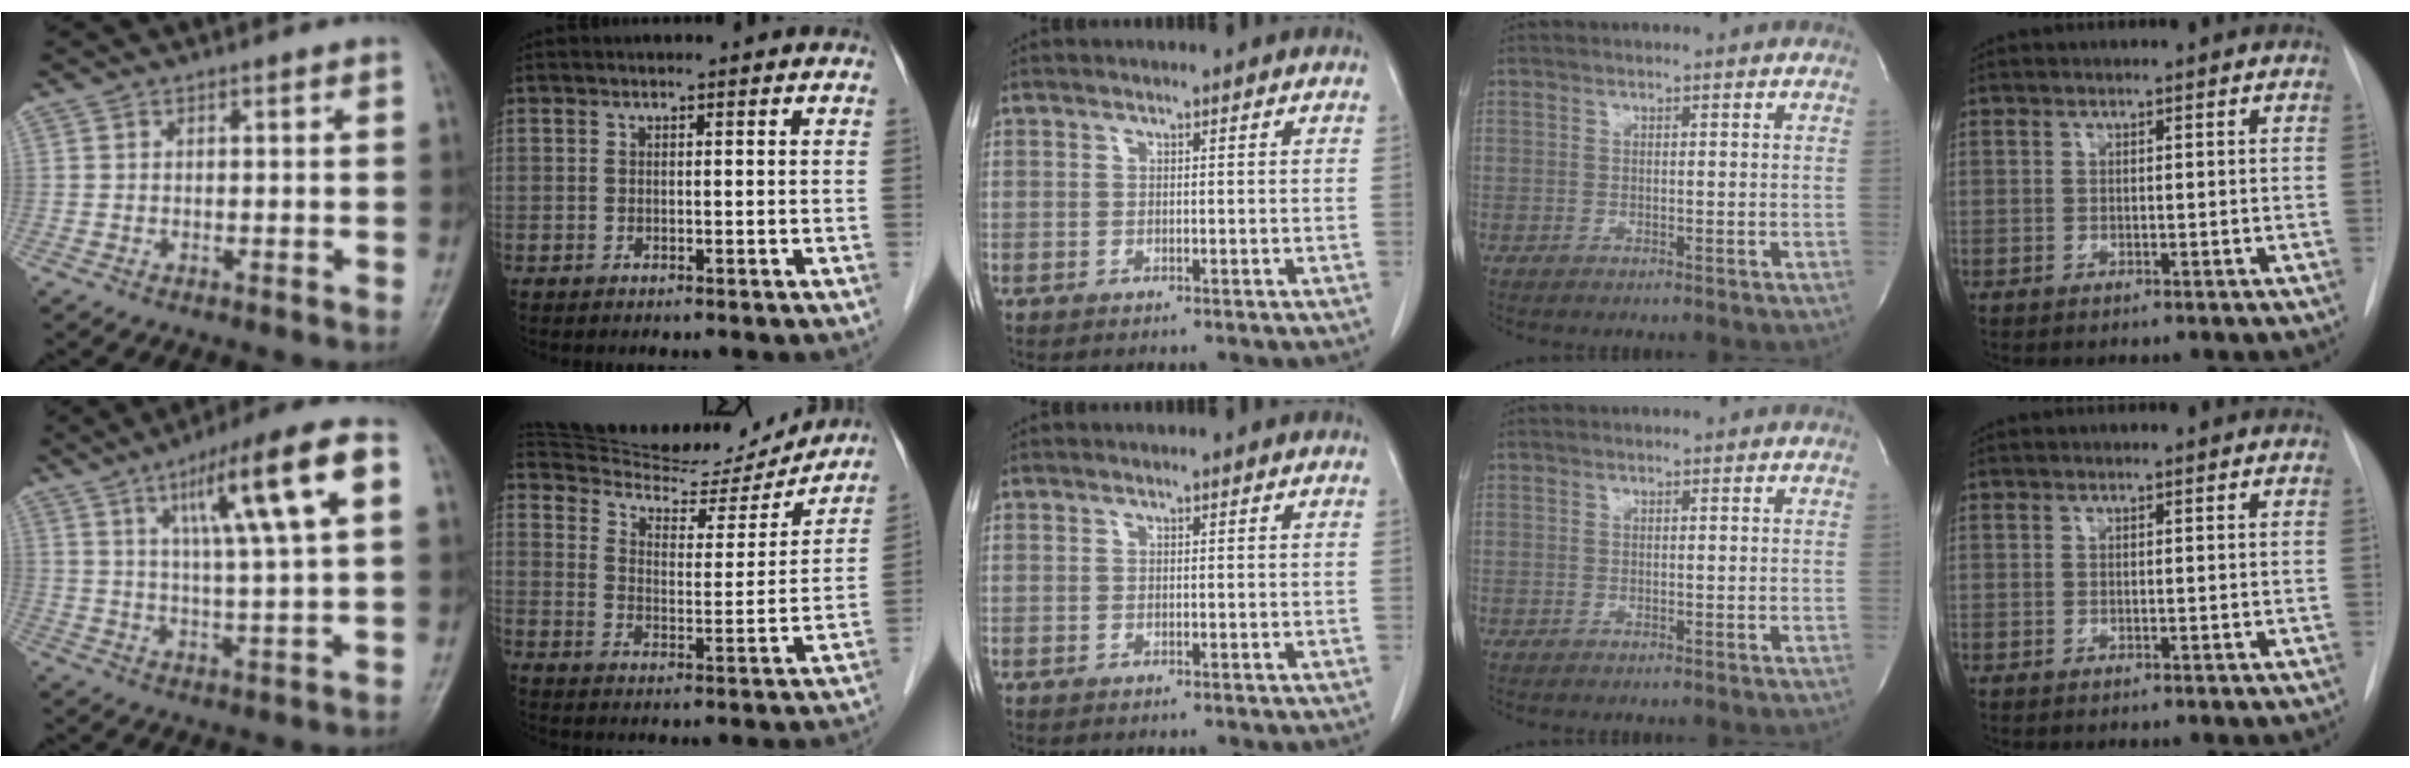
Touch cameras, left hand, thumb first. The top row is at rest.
{"thumb": {"total": 16.3, "force": [6.0, 2.1, 15.1], "torque": [-0.243, 0.002, 0.094]}, "index": {"total": 20.8, "force": [19.7, 4.4, 5.1], "torque": [-0.087, -0.024, 0.282]}}